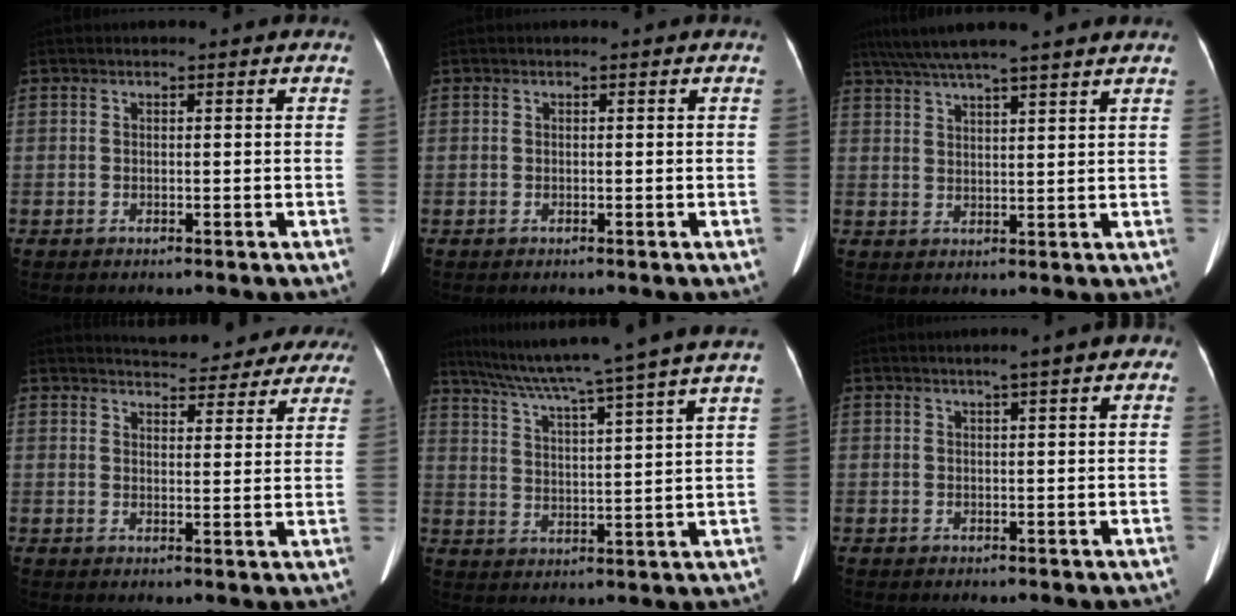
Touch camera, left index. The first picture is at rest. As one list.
[{"total": 0.0}, {"total": 13.1, "force": [11.1, -0.2, 6.8], "torque": [-0.121, 0.041, 0.160]}, {"total": 13.6, "force": [12.7, 4.0, 3.0], "torque": [-0.010, 0.003, 0.136]}, {"total": 17.0, "force": [14.1, -2.5, 9.2], "torque": [-0.156, -0.007, 0.202]}, {"total": 3.9, "force": [1.8, 0.7, 3.4], "torque": [-0.040, 0.018, 0.018]}]